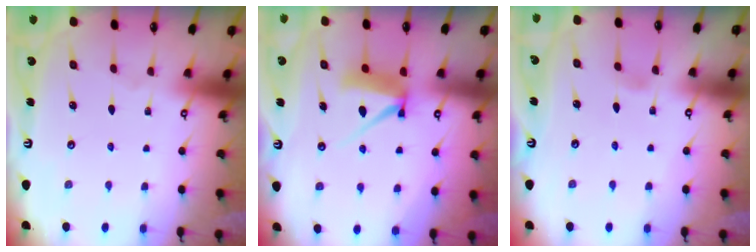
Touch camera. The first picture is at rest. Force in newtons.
{"total": 8.2, "press": 8.2, "slide": 0.8}
{"total": 3.3, "press": 3.2, "slide": 0.4}